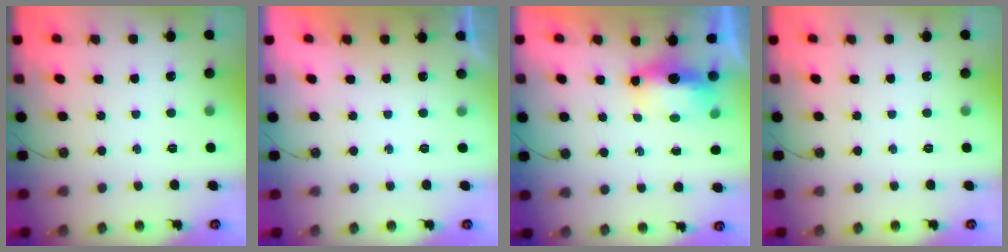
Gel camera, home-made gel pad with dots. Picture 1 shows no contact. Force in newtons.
{"total": 0.0}
{"total": 6.7, "press": 6.6, "slide": 1.0}
{"total": 0.0}